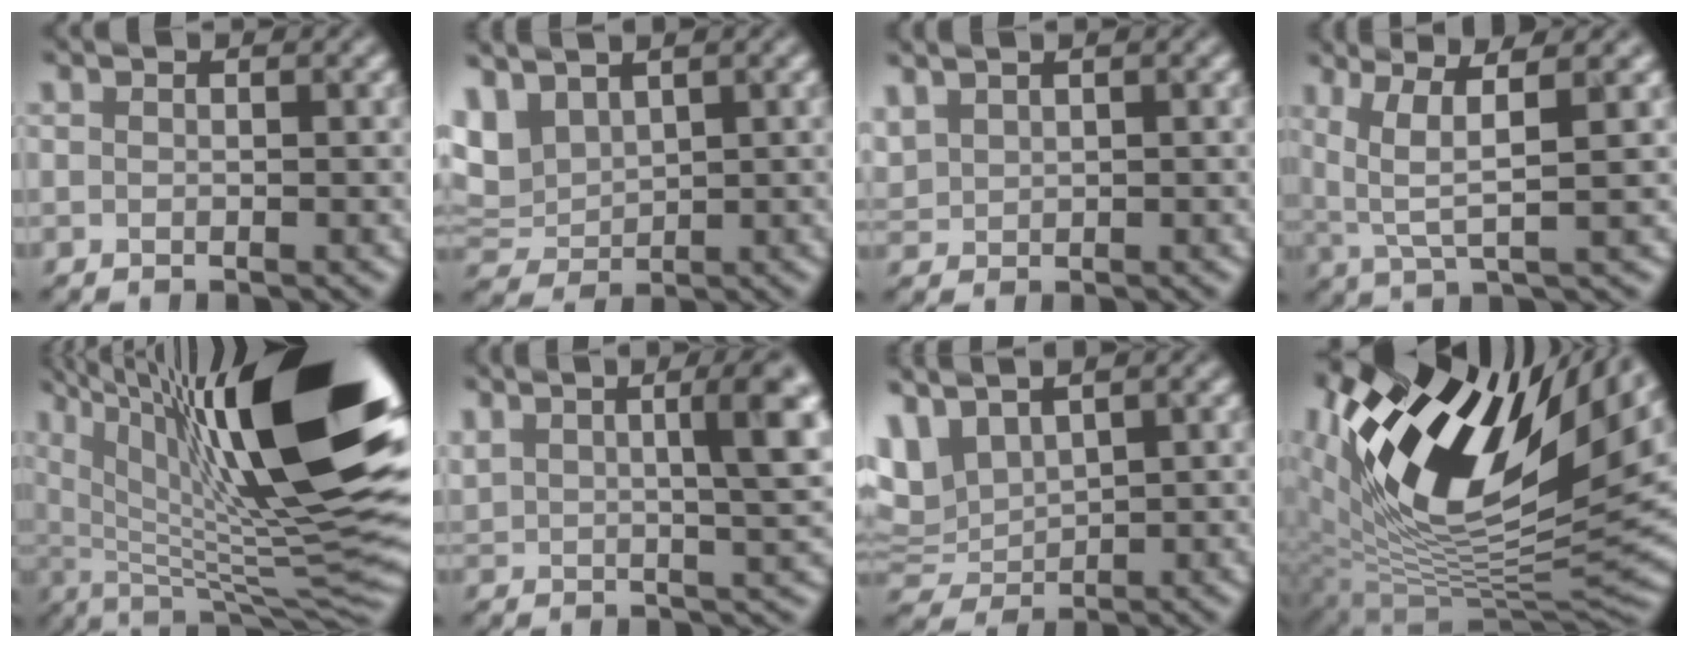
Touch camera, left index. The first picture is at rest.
{"total": 2.9, "force": [2.1, 1.2, 1.5], "torque": [-0.070, 0.012, 0.074]}
{"total": 1.1, "force": [1.1, -0.1, 0.0], "torque": [-0.031, 0.019, 0.044]}
{"total": 4.0, "force": [1.6, -0.1, 3.7], "torque": [-0.100, 0.007, 0.062]}
{"total": 17.2, "force": [6.7, 4.3, 15.3], "torque": [-0.267, 0.012, 0.149]}
{"total": 6.8, "force": [2.6, 1.7, 6.1], "torque": [-0.101, 0.018, 0.072]}
{"total": 3.6, "force": [2.5, 1.2, 2.3], "torque": [-0.088, 0.011, 0.079]}
{"total": 15.2, "force": [6.1, 7.7, 11.6], "torque": [-0.229, 0.014, 0.128]}